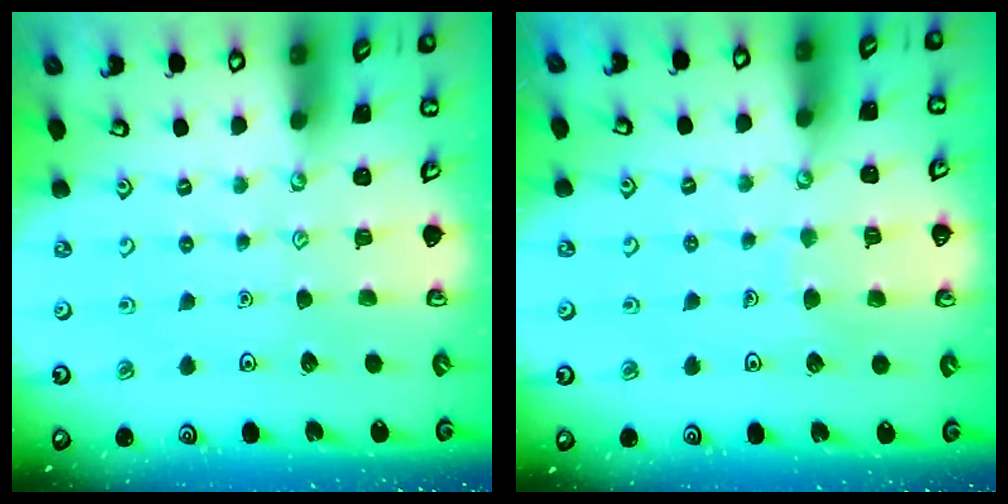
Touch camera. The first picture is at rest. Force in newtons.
{"total": 5.1, "press": 5.0, "slide": 0.5}